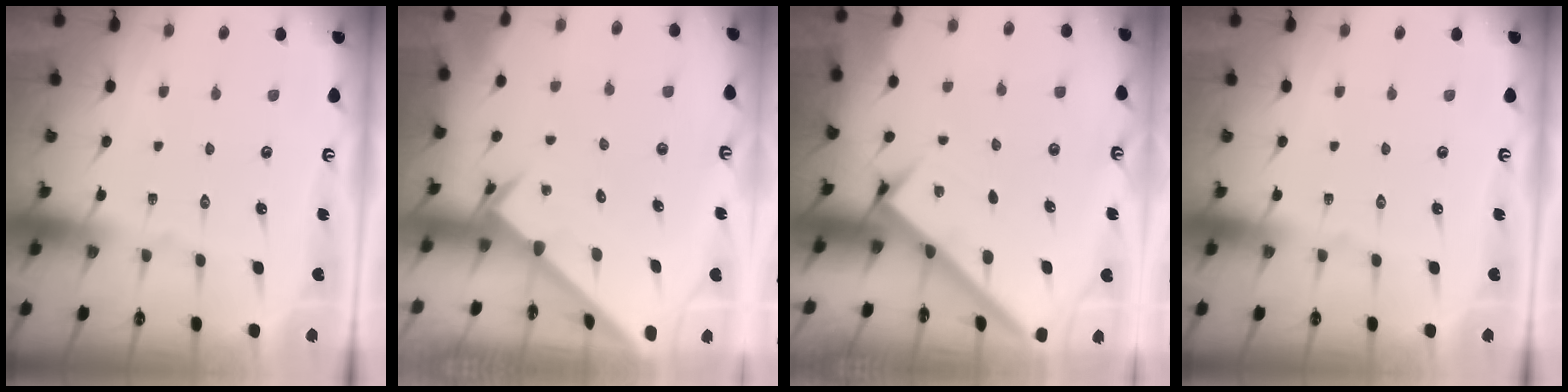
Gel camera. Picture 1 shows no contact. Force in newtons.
{"total": 2.4, "press": 2.4, "slide": 0.2}
{"total": 2.8, "press": 2.8, "slide": 0.4}
{"total": 0.0}